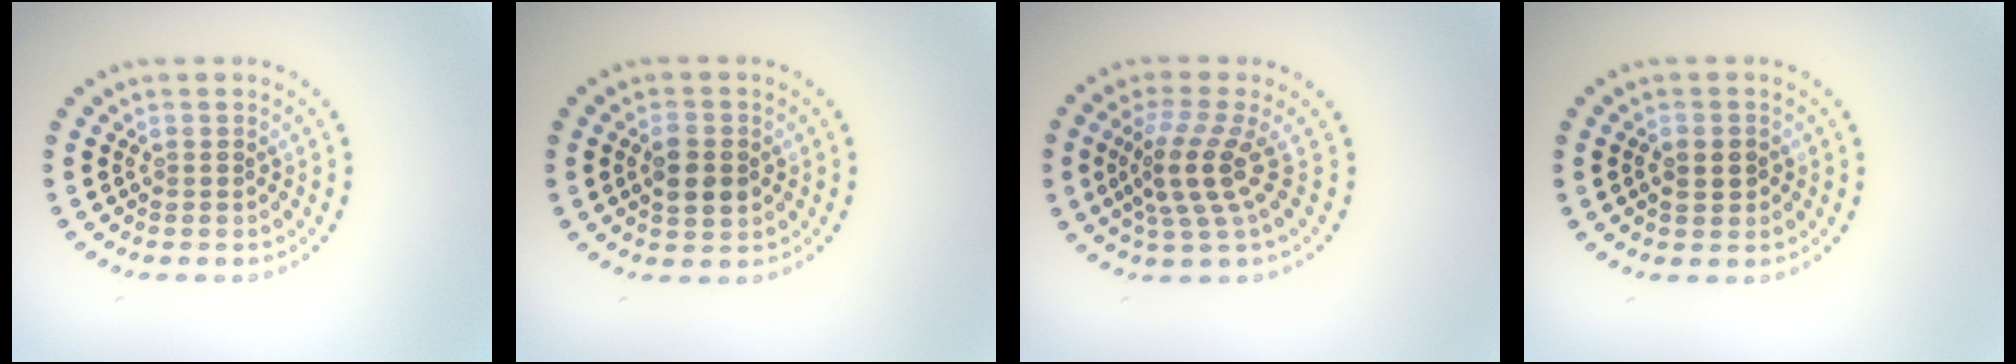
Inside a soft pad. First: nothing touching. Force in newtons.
{"total": 3.1, "press": 3.1, "slide": 0.2}
{"total": 3.8, "press": 2.7, "slide": 2.7}
{"total": 1.5, "press": 1.5, "slide": 0.2}